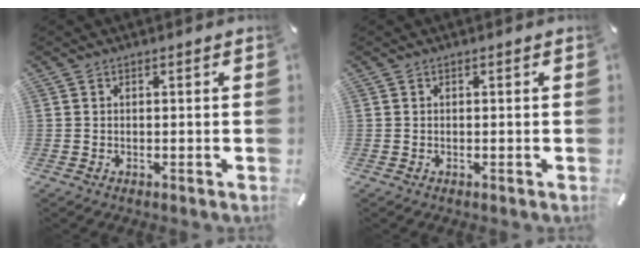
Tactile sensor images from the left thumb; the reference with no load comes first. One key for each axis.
{"total": 0.0}